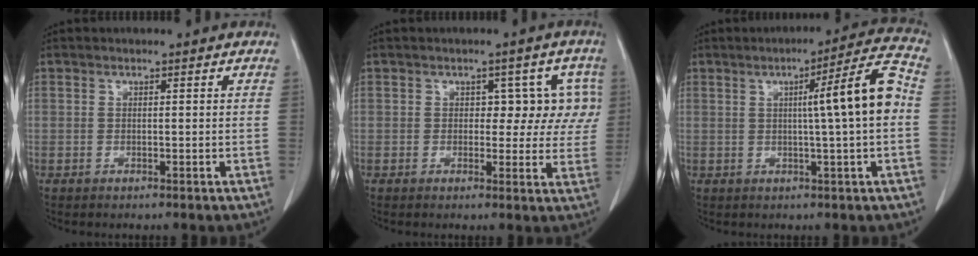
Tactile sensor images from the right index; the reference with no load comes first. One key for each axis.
{"total": 5.6, "fx": 1.2, "fy": 3.8, "fz": 4.0, "tx": -0.020, "ty": 0.022, "tz": 0.012}
{"total": 9.9, "fx": 0.4, "fy": -0.9, "fz": 9.8, "tx": -0.139, "ty": 0.013, "tz": 0.003}